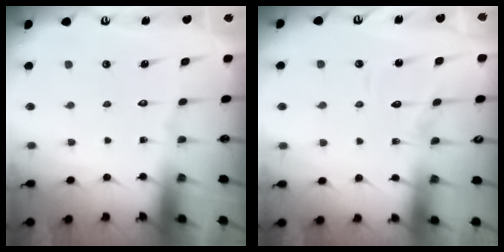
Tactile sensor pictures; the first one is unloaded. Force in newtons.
{"total": 8.2, "press": 8.2, "slide": 0.5}